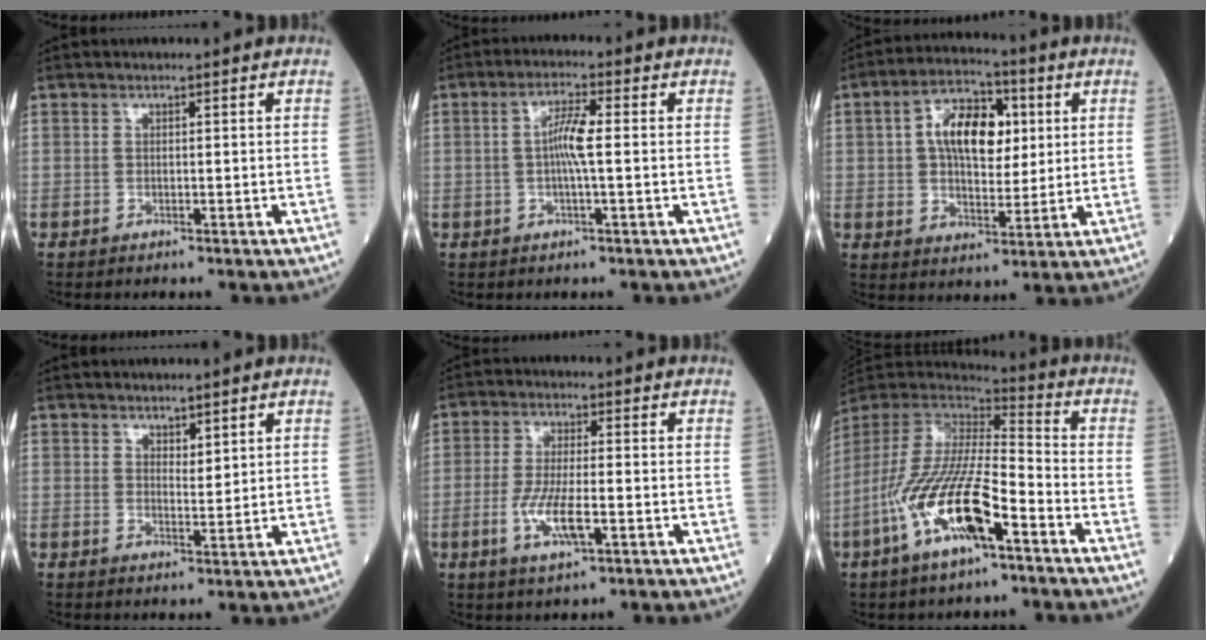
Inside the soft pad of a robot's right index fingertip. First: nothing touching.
{"total": 4.4, "force": [0.0, 0.1, 4.4], "torque": [-0.088, 0.005, -0.001]}
{"total": 11.1, "force": [2.6, 5.8, 9.1], "torque": [-0.161, 0.023, 0.043]}
{"total": 2.1, "force": [1.6, 0.7, 1.1], "torque": [-0.017, -0.007, 0.032]}
{"total": 7.2, "force": [-2.3, 1.5, 6.6], "torque": [-0.137, -0.010, -0.041]}
{"total": 17.5, "force": [-7.8, 4.0, 15.1], "torque": [-0.326, -0.016, -0.146]}